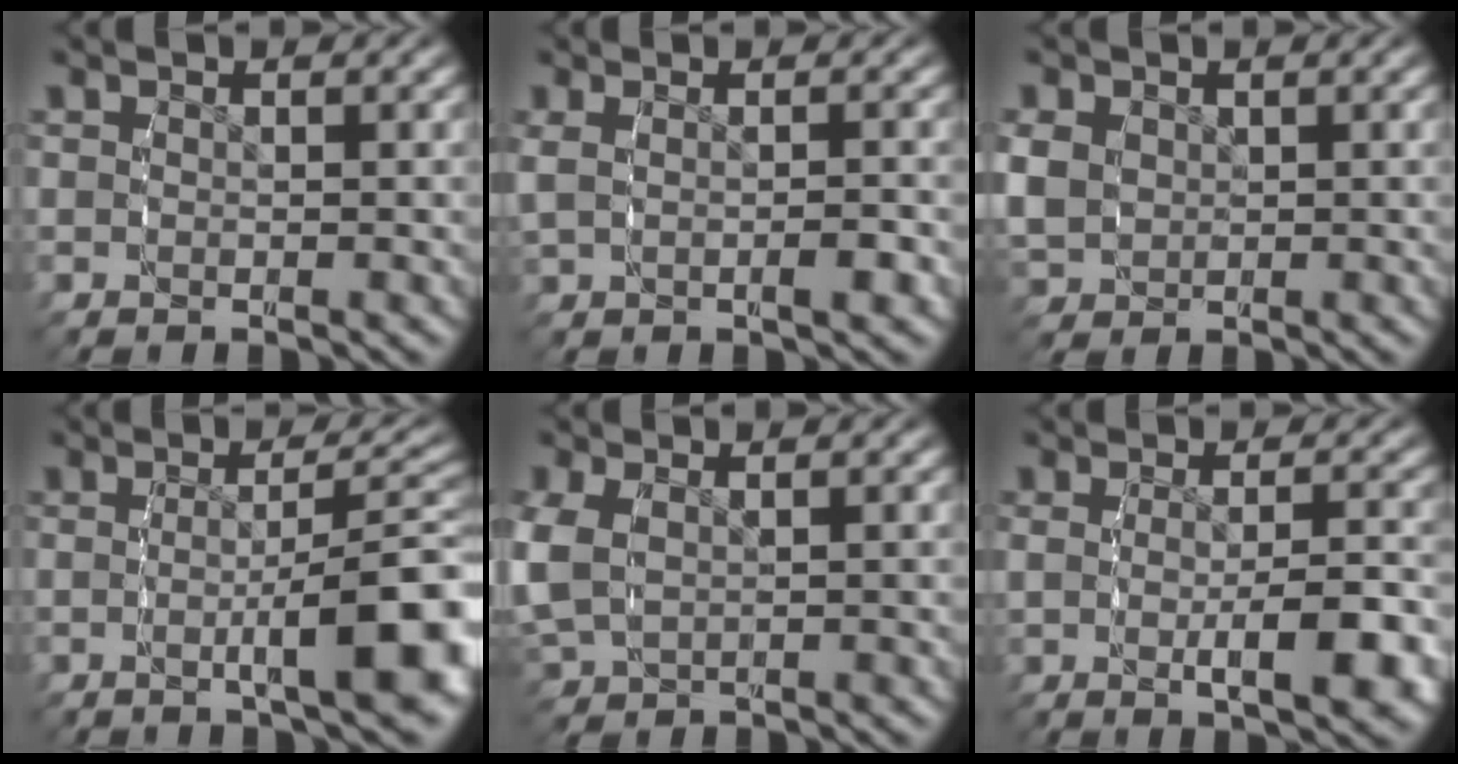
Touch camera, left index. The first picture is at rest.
{"total": 1.8, "force": [0.0, 0.3, 1.8], "torque": [-0.035, 0.003, 0.006]}
{"total": 3.1, "force": [0.2, 2.7, 1.6], "torque": [-0.045, -0.013, 0.021]}
{"total": 7.0, "force": [-2.3, 1.2, 6.5], "torque": [-0.086, -0.002, -0.034]}
{"total": 3.4, "force": [0.1, 2.5, 2.3], "torque": [-0.075, -0.015, 0.022]}
{"total": 4.6, "force": [-1.0, 1.1, 4.4], "torque": [-0.069, -0.011, -0.012]}